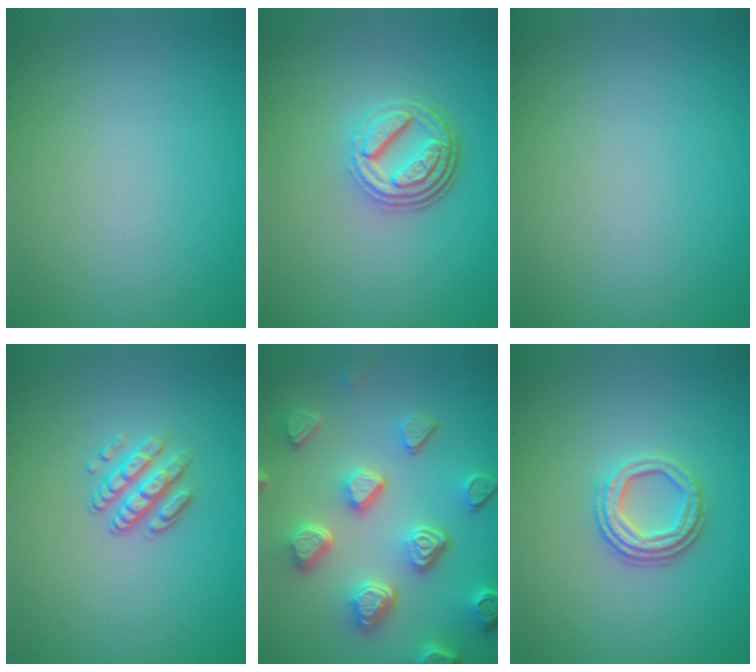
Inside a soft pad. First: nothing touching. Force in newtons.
{"total": 4.9, "press": 3.5, "slide": 3.4}
{"total": 0.0}
{"total": 2.9, "press": 2.3, "slide": 1.8}
{"total": 6.8, "press": 5.3, "slide": 4.2}
{"total": 3.1, "press": 2.6, "slide": 1.6}